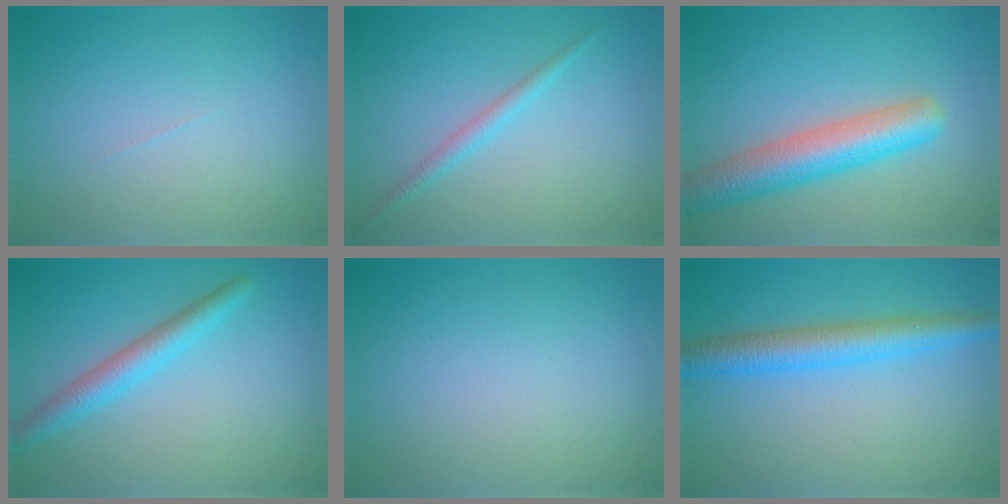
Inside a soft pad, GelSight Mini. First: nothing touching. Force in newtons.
{"total": 1.5, "press": 1.5, "slide": 0.1}
{"total": 6.2, "press": 6.2, "slide": 0.3}
{"total": 3.1, "press": 3.1, "slide": 0.1}
{"total": 0.0}
{"total": 4.7, "press": 4.7, "slide": 0.0}